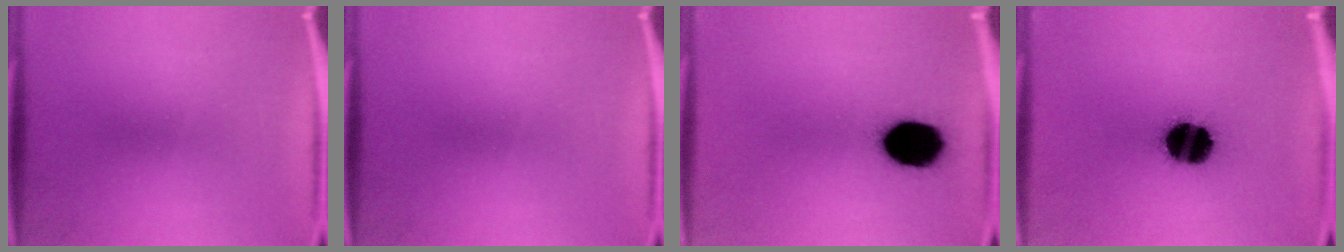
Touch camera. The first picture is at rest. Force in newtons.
{"total": 0.0}
{"total": 12.3}
{"total": 16.1}